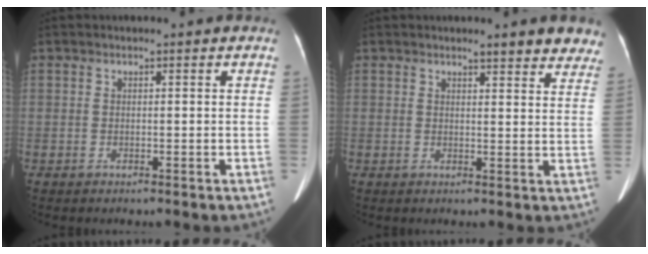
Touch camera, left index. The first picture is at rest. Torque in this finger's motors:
{"motor_torque": [1.06, -1.08, 0.59, 0.05]}